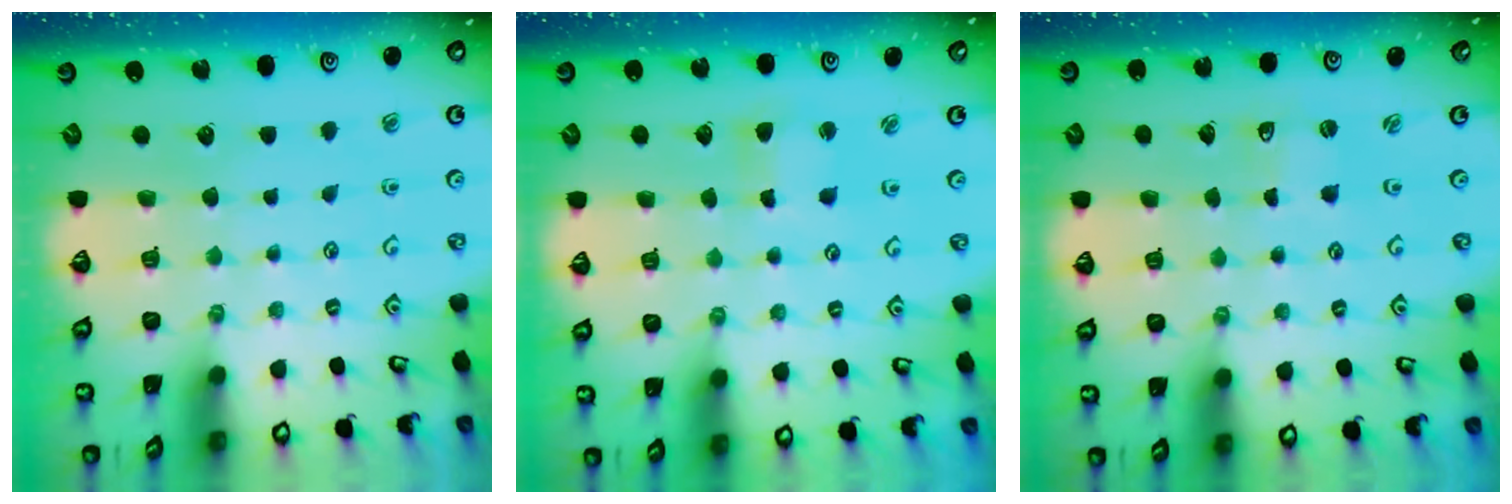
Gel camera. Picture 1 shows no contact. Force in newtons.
{"total": 3.1, "press": 3.1, "slide": 0.4}
{"total": 0.0}